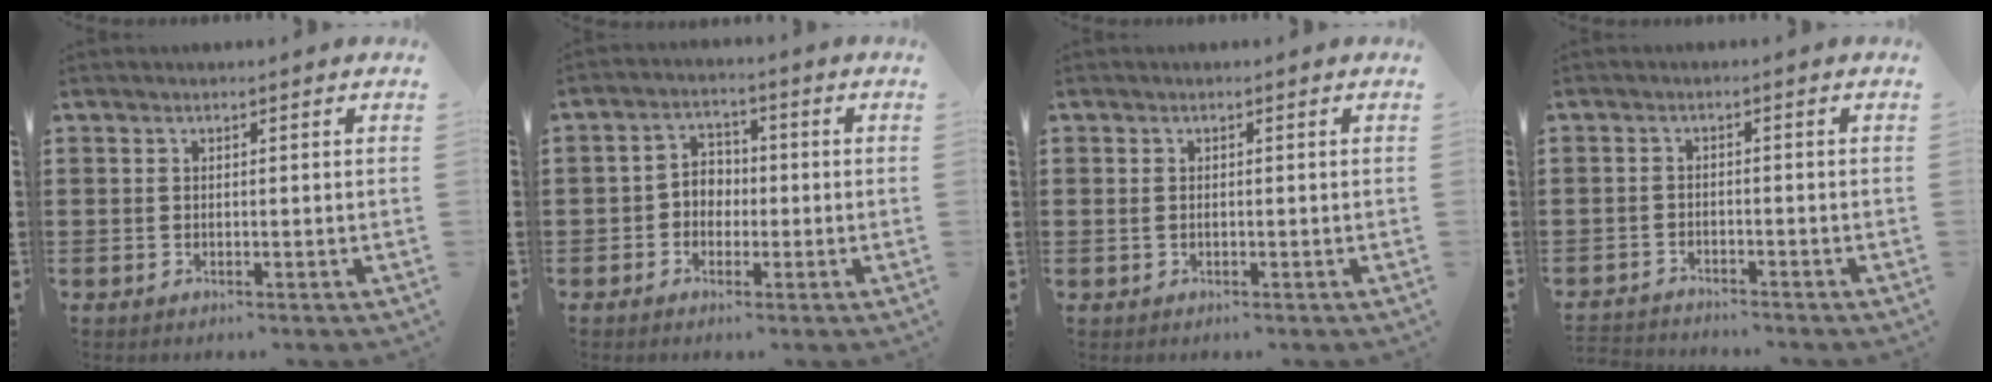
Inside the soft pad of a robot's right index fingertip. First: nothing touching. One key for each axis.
{"total": 3.3, "fx": -1.1, "fy": 2.7, "fz": 1.5, "tx": -0.037, "ty": 0.010, "tz": -0.025}
{"total": 0.7, "fx": 0.1, "fy": 0.4, "fz": 0.5, "tx": -0.011, "ty": 0.003, "tz": 0.001}
{"total": 1.9, "fx": -1.9, "fy": 0.1, "fz": -0.2, "tx": -0.003, "ty": 0.000, "tz": -0.043}